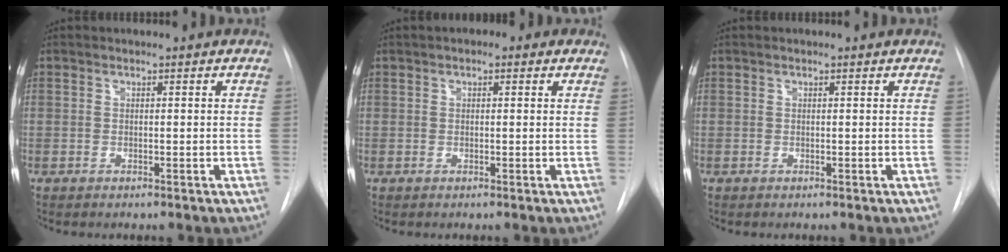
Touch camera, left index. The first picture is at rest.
{"total": 2.1, "force": [1.1, 1.1, 1.4], "torque": [-0.023, 0.013, 0.011]}
{"total": 0.0}